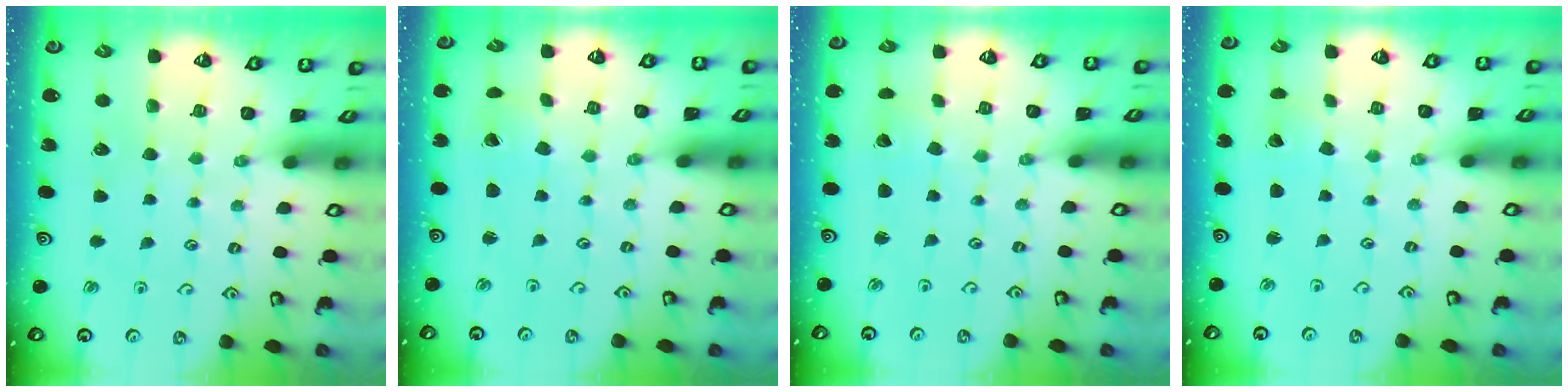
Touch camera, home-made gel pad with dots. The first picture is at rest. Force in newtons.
{"total": 1.1, "press": 1.1, "slide": 0.1}
{"total": 2.6, "press": 2.6, "slide": 0.1}
{"total": 2.6, "press": 2.6, "slide": 0.1}